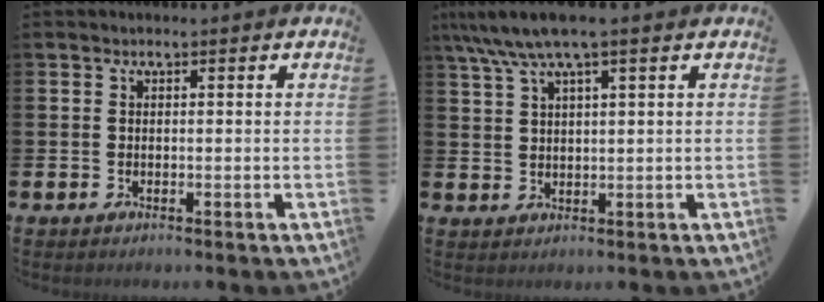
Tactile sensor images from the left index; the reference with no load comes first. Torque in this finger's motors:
{"motor_torque": [0.89, -1.25, 1.05, 0.21]}